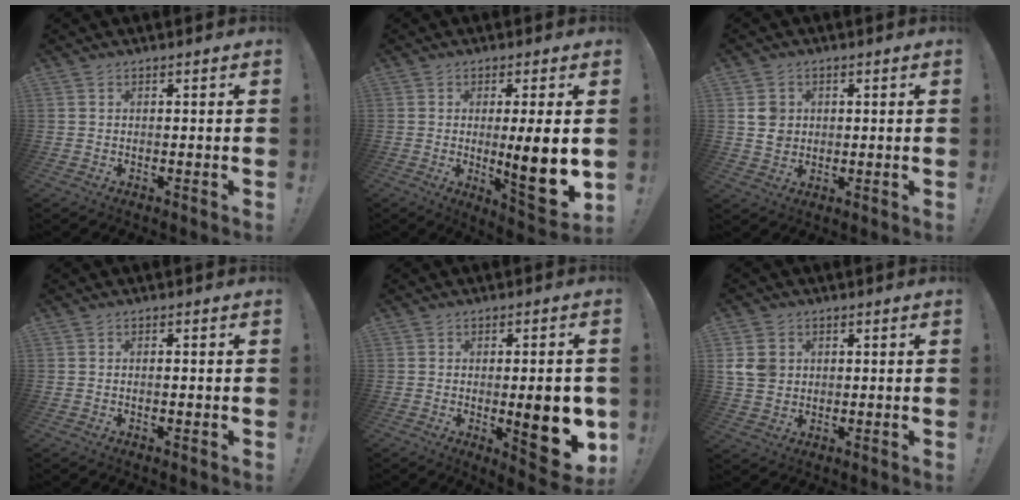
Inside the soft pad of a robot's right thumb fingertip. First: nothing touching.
{"total": 12.8, "force": [-0.6, 1.9, 12.7], "torque": [-0.177, -0.014, -0.007]}
{"total": 5.0, "force": [1.3, 4.5, 1.7], "torque": [-0.014, -0.002, 0.024]}
{"total": 0.8, "force": [-0.4, 0.2, 0.7], "torque": [-0.012, 0.000, -0.008]}
{"total": 14.5, "force": [-2.7, 4.5, 13.6], "torque": [-0.158, -0.006, -0.030]}
{"total": 7.0, "force": [1.7, 6.0, 3.2], "torque": [-0.059, -0.001, 0.036]}